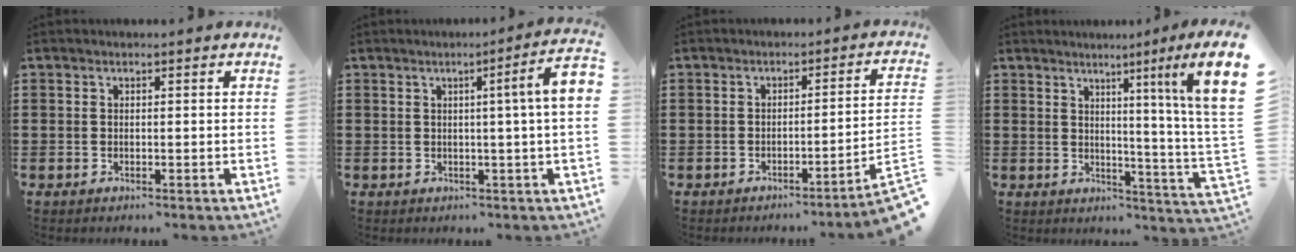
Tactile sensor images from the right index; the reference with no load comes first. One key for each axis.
{"total": 5.4, "fx": 0.7, "fy": -0.6, "fz": 5.3, "tx": -0.081, "ty": -0.014, "tz": 0.004}
{"total": 3.1, "fx": -2.2, "fy": -0.8, "fz": 2.1, "tx": -0.039, "ty": -0.013, "tz": -0.045}
{"total": 6.6, "fx": 3.2, "fy": -0.1, "fz": 5.8, "tx": -0.110, "ty": -0.026, "tz": 0.042}